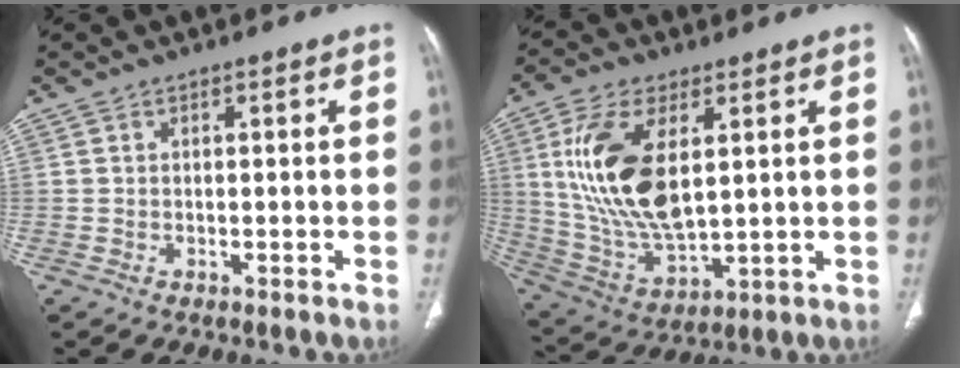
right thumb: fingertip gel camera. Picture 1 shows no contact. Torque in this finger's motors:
{"motor_torque": [0.47, 4.54, 1.71, 0.64, 0.53]}